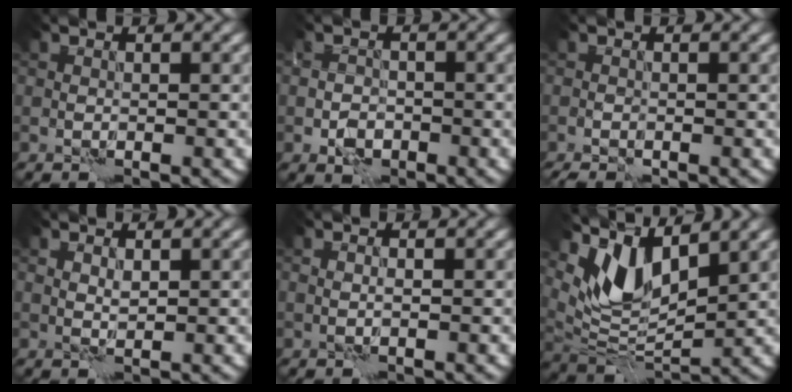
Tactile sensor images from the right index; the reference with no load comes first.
{"total": 2.2, "force": [-1.2, 1.5, 1.0], "torque": [-0.014, 0.002, -0.023]}
{"total": 1.3, "force": [-1.2, 0.2, 0.5], "torque": [-0.011, 0.000, -0.025]}
{"total": 0.6, "force": [0.4, 0.2, 0.4], "torque": [-0.010, -0.001, 0.009]}
{"total": 0.0}
{"total": 6.4, "force": [4.2, 2.5, 4.2], "torque": [-0.088, -0.010, 0.083]}